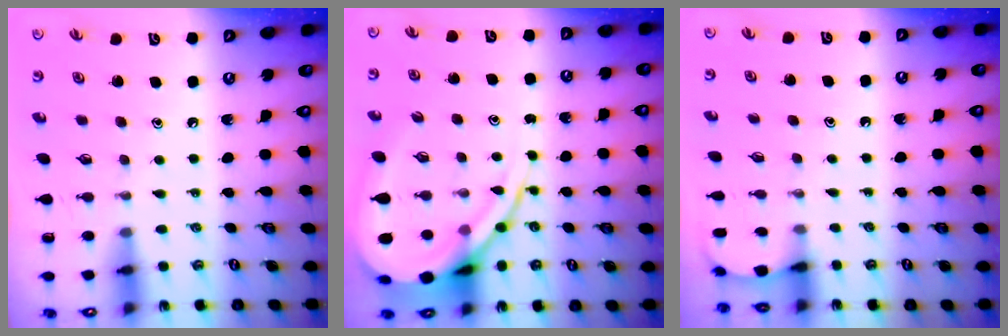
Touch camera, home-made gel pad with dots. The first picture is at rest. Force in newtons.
{"total": 14.3, "press": 14.2, "slide": 1.3}
{"total": 1.8, "press": 1.8, "slide": 0.2}